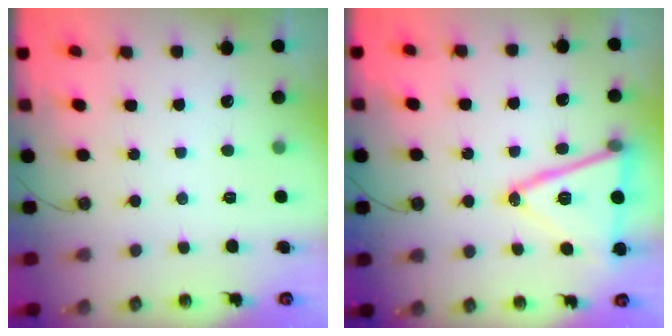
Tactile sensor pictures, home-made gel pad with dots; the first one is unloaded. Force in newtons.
{"total": 17.9, "press": 17.6, "slide": 3.4}